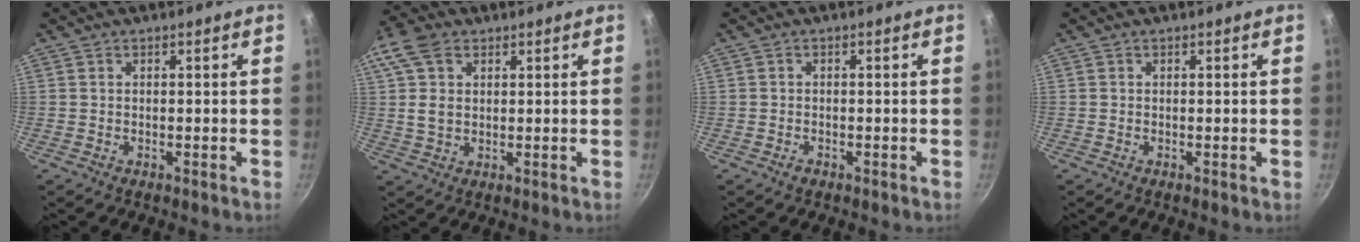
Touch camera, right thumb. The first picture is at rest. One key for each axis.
{"total": 8.6, "fx": 2.9, "fy": 5.9, "fz": 5.6, "tx": -0.103, "ty": 0.000, "tz": 0.049}
{"total": 1.1, "fx": -0.7, "fy": 0.7, "fz": 0.4, "tx": -0.009, "ty": 0.004, "tz": -0.013}
{"total": 0.0}